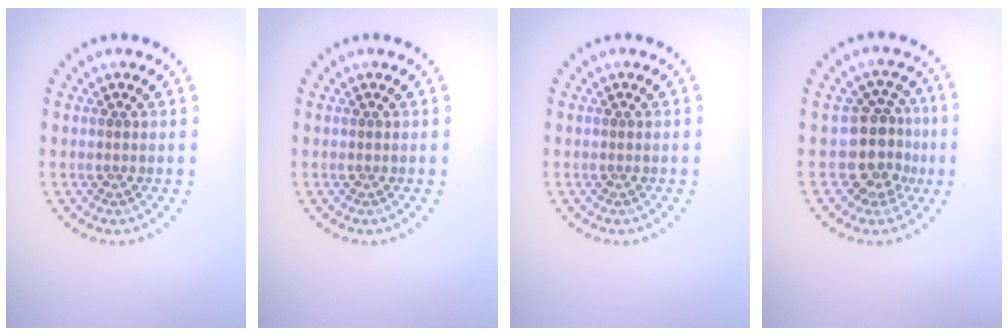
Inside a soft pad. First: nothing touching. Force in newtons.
{"total": 0.0}
{"total": 0.0}
{"total": 3.9, "press": 3.1, "slide": 2.3}